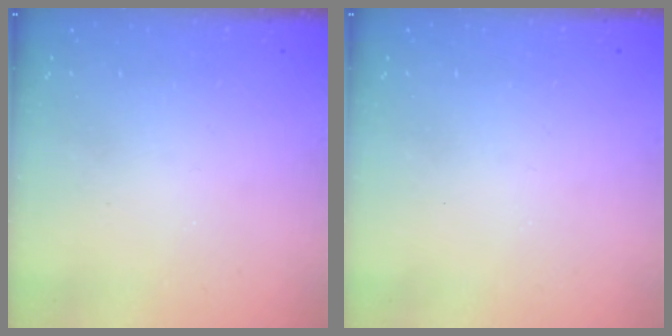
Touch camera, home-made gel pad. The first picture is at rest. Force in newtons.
{"total": 0.0}